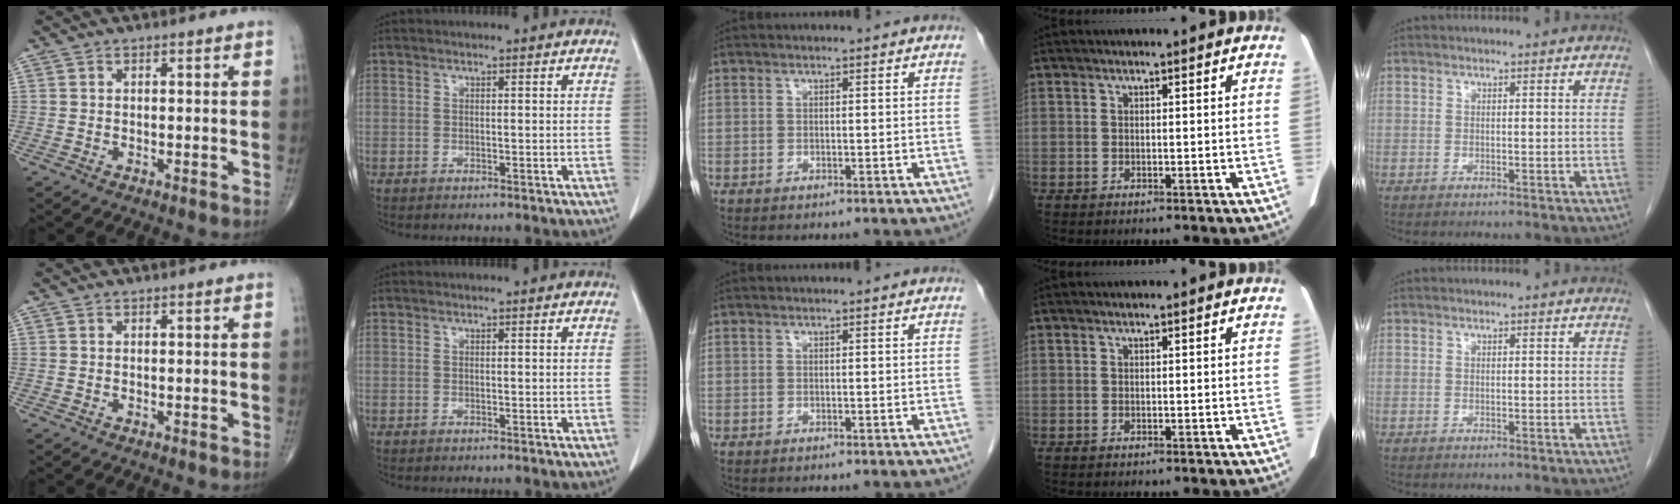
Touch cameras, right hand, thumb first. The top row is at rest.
{}